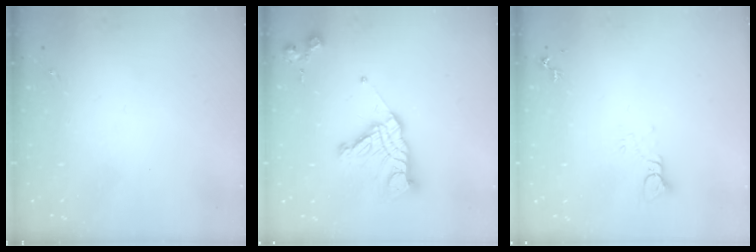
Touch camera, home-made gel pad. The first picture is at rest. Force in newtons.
{"total": 15.8, "press": 15.8, "slide": 1.3}
{"total": 4.4, "press": 4.4, "slide": 0.3}